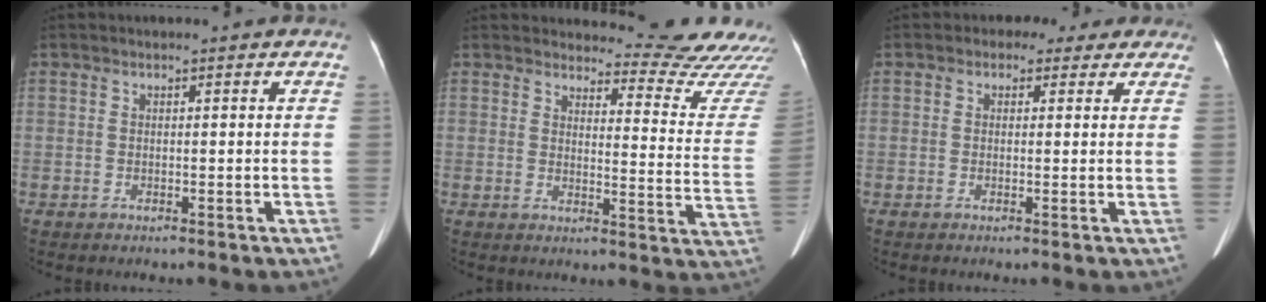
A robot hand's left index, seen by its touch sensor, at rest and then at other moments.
{"total": 14.6, "force": [14.5, 0.5, 1.6], "torque": [0.004, -0.123, 0.143]}
{"total": 4.5, "force": [2.9, 3.2, 1.3], "torque": [-0.002, 0.017, 0.026]}